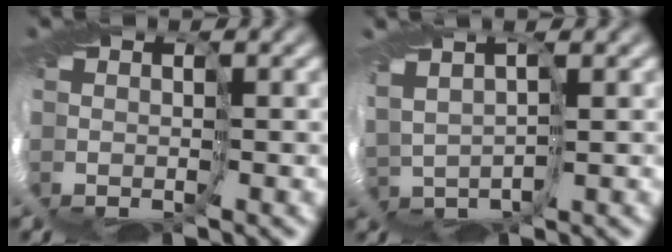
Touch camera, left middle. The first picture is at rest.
{"total": 3.1, "force": [1.9, 1.4, 2.1], "torque": [-0.065, 0.015, 0.024]}